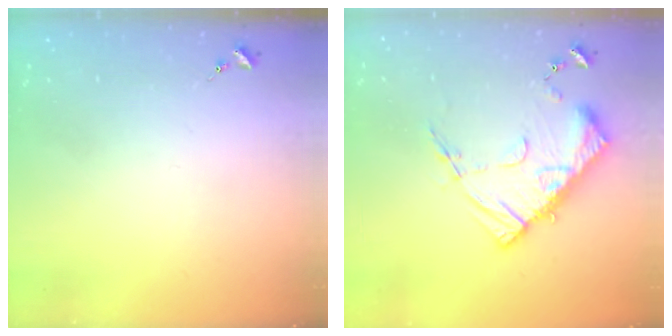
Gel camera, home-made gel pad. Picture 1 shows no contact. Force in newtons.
{"total": 14.8, "press": 14.7, "slide": 1.4}